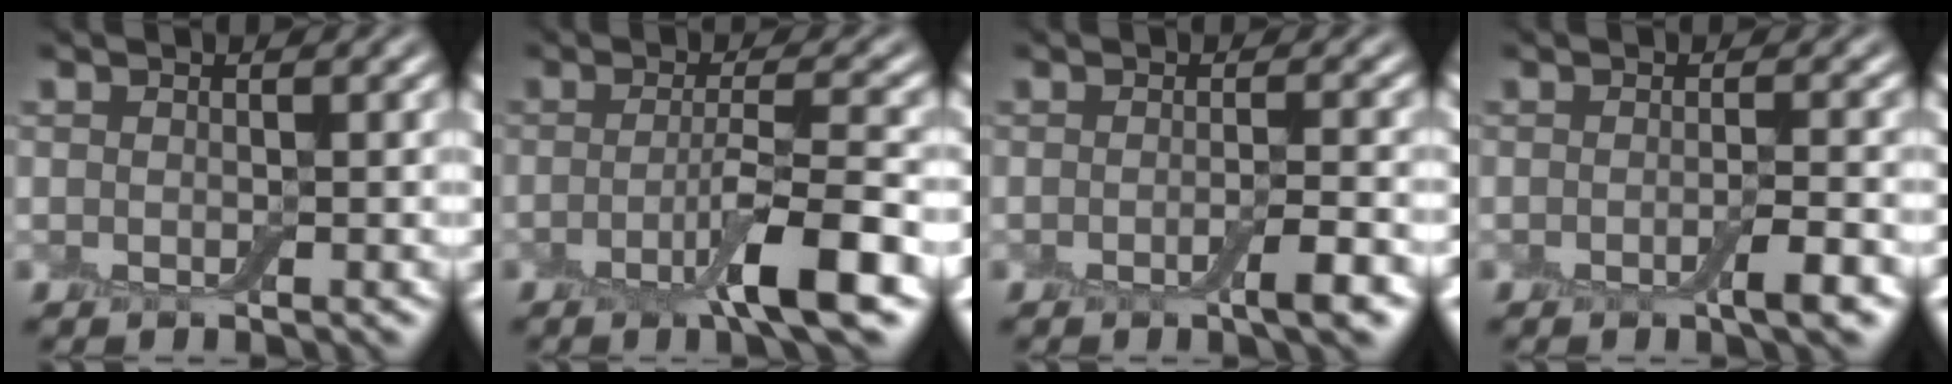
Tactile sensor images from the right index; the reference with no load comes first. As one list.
[{"total": 5.2, "force": [-2.2, 0.6, 4.7], "torque": [-0.073, -0.001, -0.045]}, {"total": 2.7, "force": [-1.2, 0.4, 2.3], "torque": [-0.036, -0.005, -0.022]}, {"total": 2.4, "force": [-1.1, 0.3, 2.1], "torque": [-0.032, -0.005, -0.019]}]